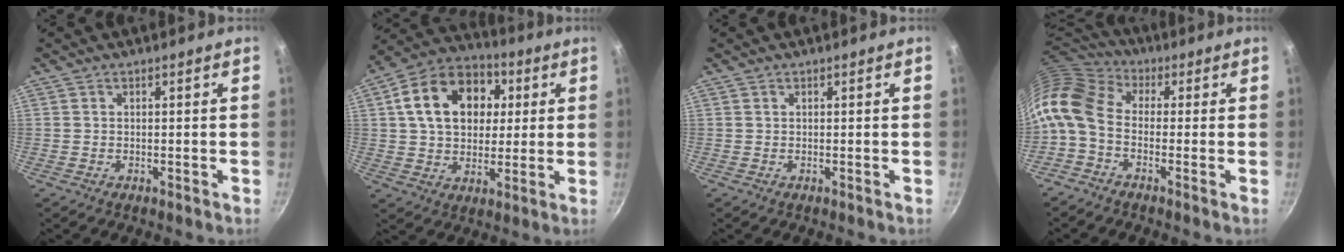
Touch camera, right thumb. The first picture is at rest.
{"total": 17.9, "force": [4.2, 13.1, 11.4], "torque": [-0.162, 0.021, 0.058]}
{"total": 0.0}
{"total": 12.7, "force": [-1.6, 8.5, 9.3], "torque": [-0.198, 0.030, -0.055]}